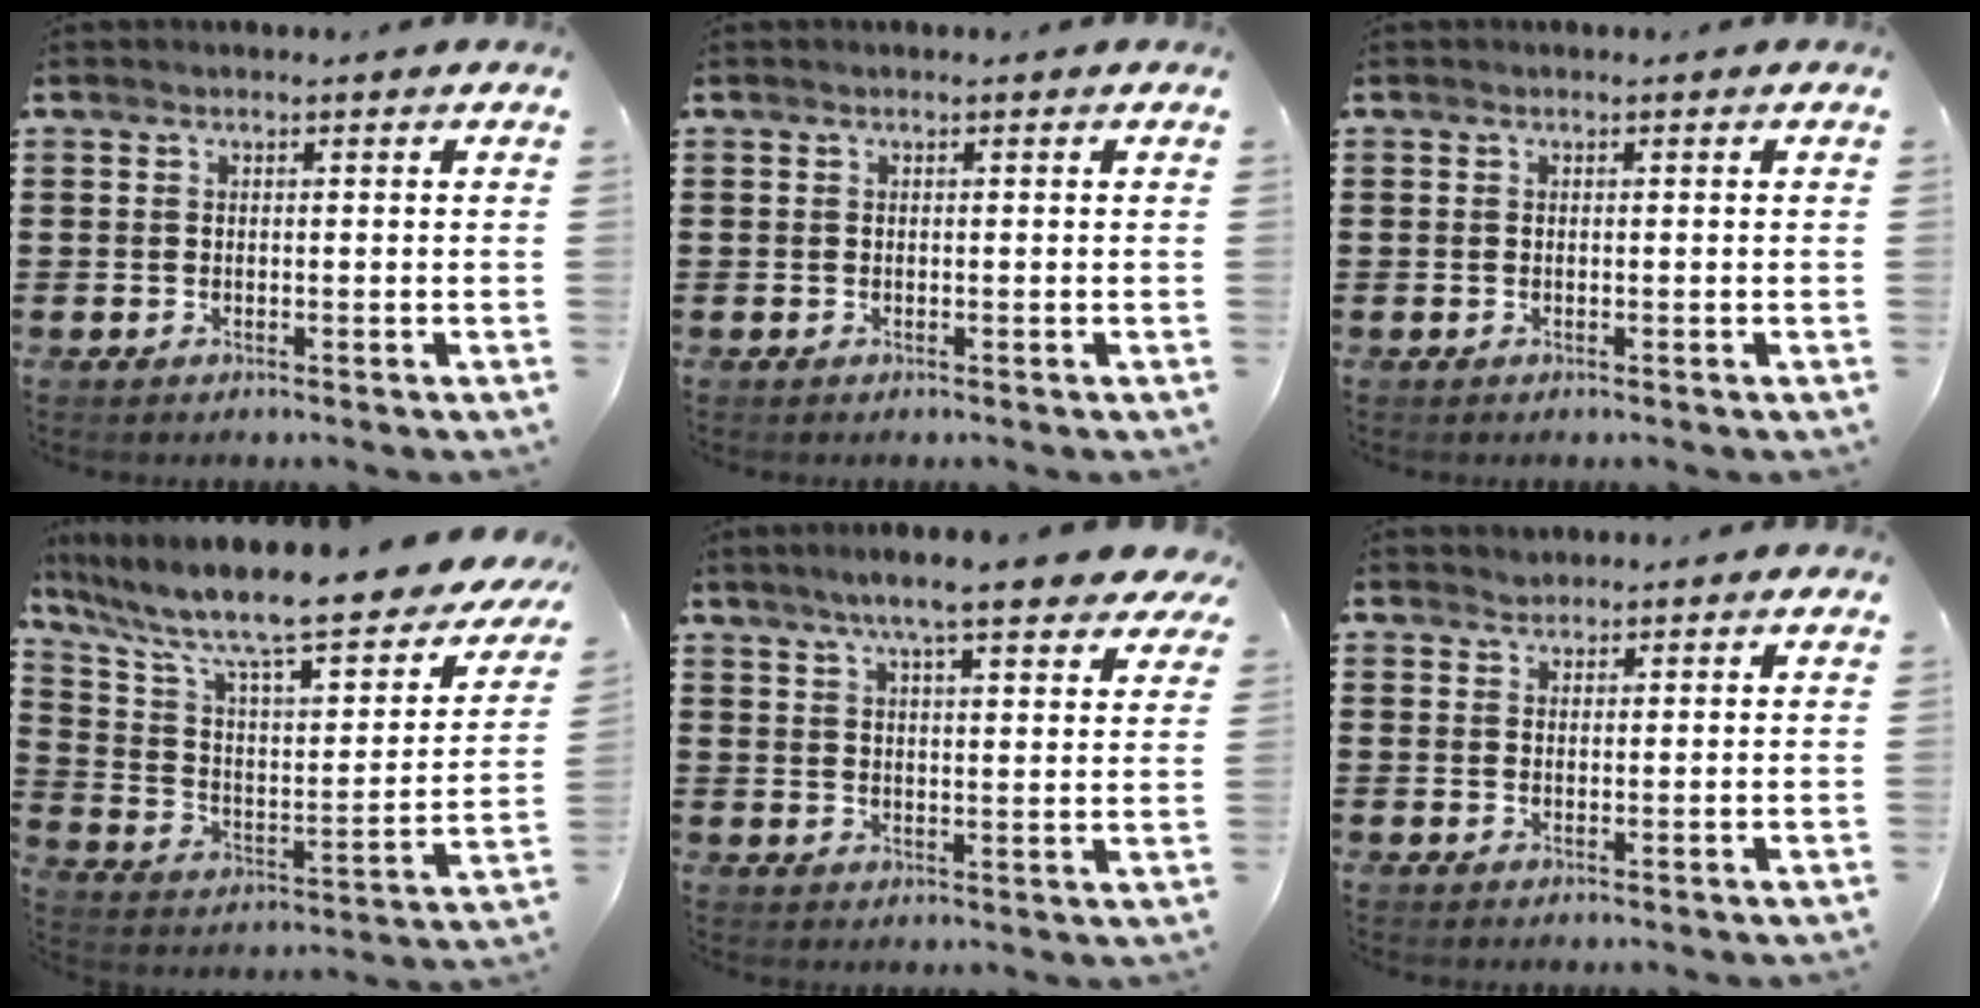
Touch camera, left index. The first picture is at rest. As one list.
[{"total": 0.0}, {"total": 0.0}, {"total": 11.6, "force": [9.3, 1.6, 6.8], "torque": [-0.154, -0.075, 0.148]}, {"total": 7.4, "force": [6.1, 0.6, 4.0], "torque": [-0.090, -0.015, 0.106]}, {"total": 1.5, "force": [1.4, 0.4, -0.2], "torque": [0.001, 0.002, 0.028]}]